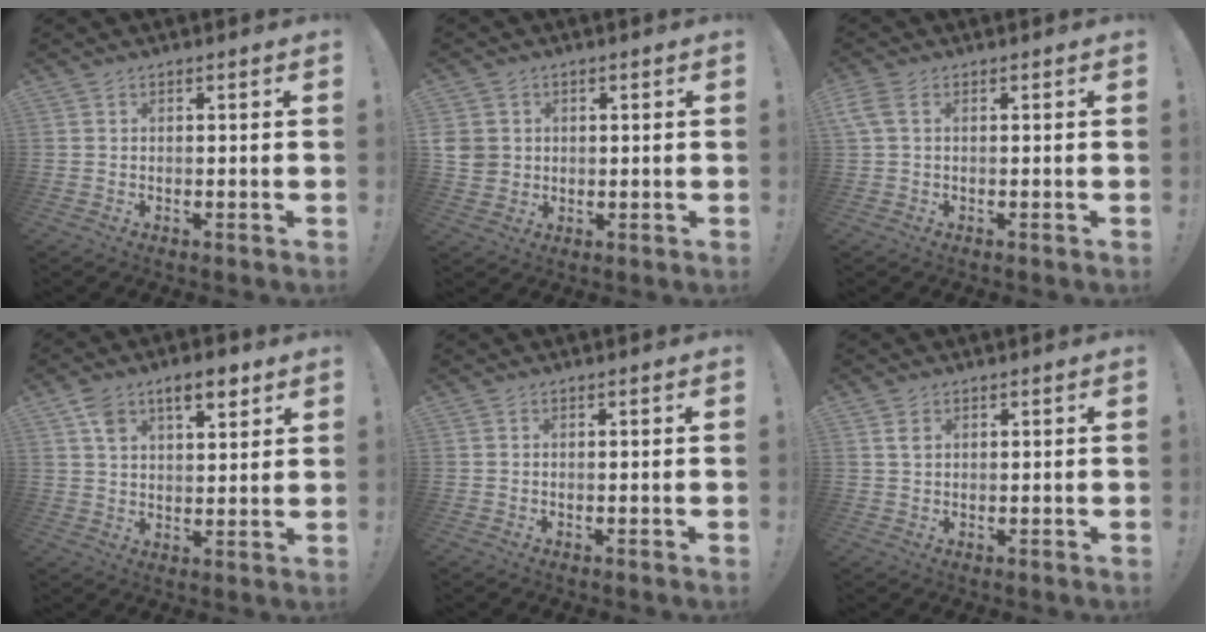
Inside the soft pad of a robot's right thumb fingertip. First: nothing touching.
{"total": 5.6, "force": [1.0, 5.1, 1.9], "torque": [-0.044, -0.003, 0.021]}
{"total": 3.5, "force": [1.0, 1.4, 3.0], "torque": [-0.059, 0.002, 0.023]}
{"total": 9.3, "force": [5.6, 4.8, 5.7], "torque": [-0.082, -0.014, 0.100]}
{"total": 0.0}
{"total": 1.9, "force": [1.0, 1.2, 1.1], "torque": [-0.009, -0.004, 0.015]}